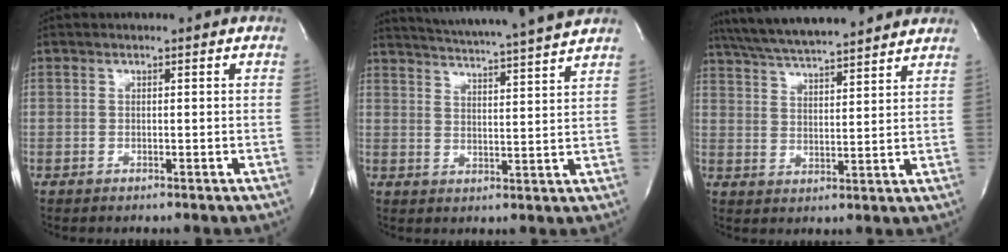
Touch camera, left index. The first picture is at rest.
{"total": 16.3, "force": [15.1, -1.5, 5.9], "torque": [-0.109, -0.025, 0.206]}
{"total": 17.3, "force": [15.4, 1.7, 7.8], "torque": [-0.136, 0.035, 0.235]}